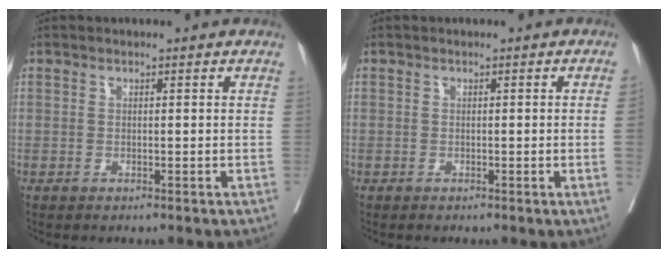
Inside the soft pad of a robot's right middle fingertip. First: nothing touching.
{"total": 1.3, "force": [-0.2, -0.4, 1.2], "torque": [-0.015, -0.002, 0.000]}